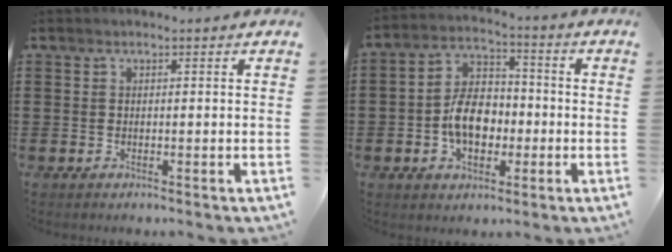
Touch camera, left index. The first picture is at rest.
{"total": 8.0, "force": [-1.8, 5.3, 5.7], "torque": [-0.116, 0.009, -0.039]}